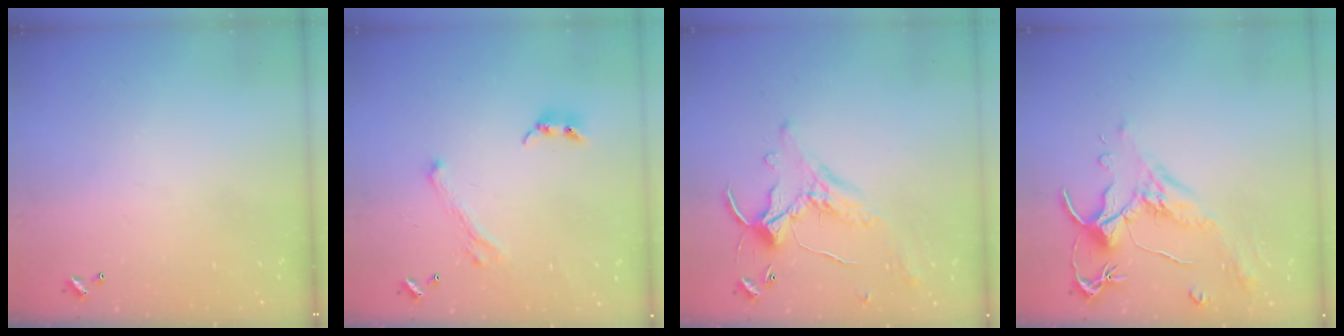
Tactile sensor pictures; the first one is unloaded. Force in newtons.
{"total": 3.7, "press": 3.5, "slide": 1.2}
{"total": 1.1, "press": 0.3, "slide": 1.0}
{"total": 1.5, "press": 1.0, "slide": 1.1}